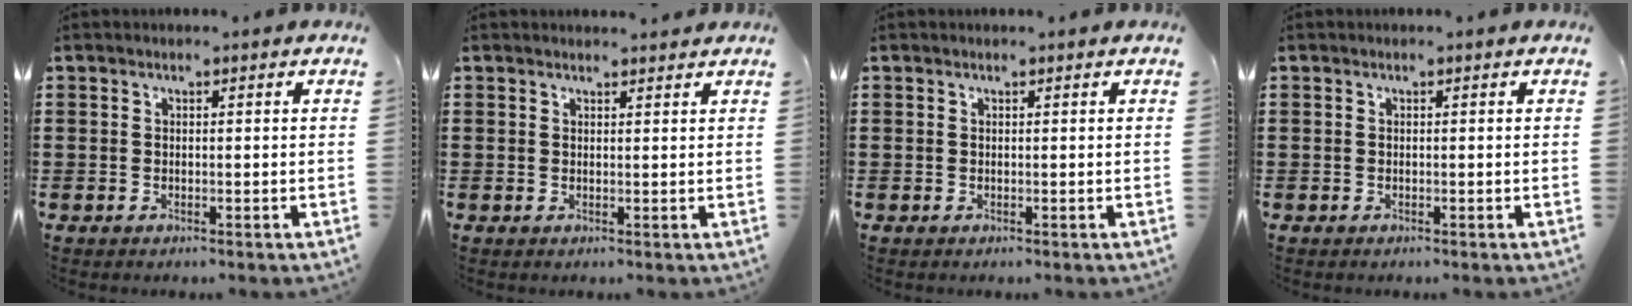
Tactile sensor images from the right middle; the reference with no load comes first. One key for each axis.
{"total": 1.0, "fx": 0.9, "fy": 0.1, "fz": 0.2, "tx": 0.003, "ty": -0.004, "tz": 0.016}
{"total": 0.0}
{"total": 0.0}